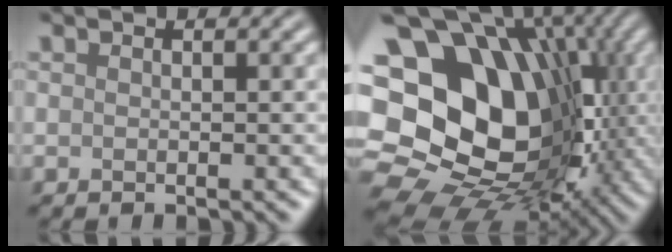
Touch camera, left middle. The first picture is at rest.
{"total": 21.3, "force": [1.7, 16.2, 13.8], "torque": [-0.244, -0.001, 0.044]}